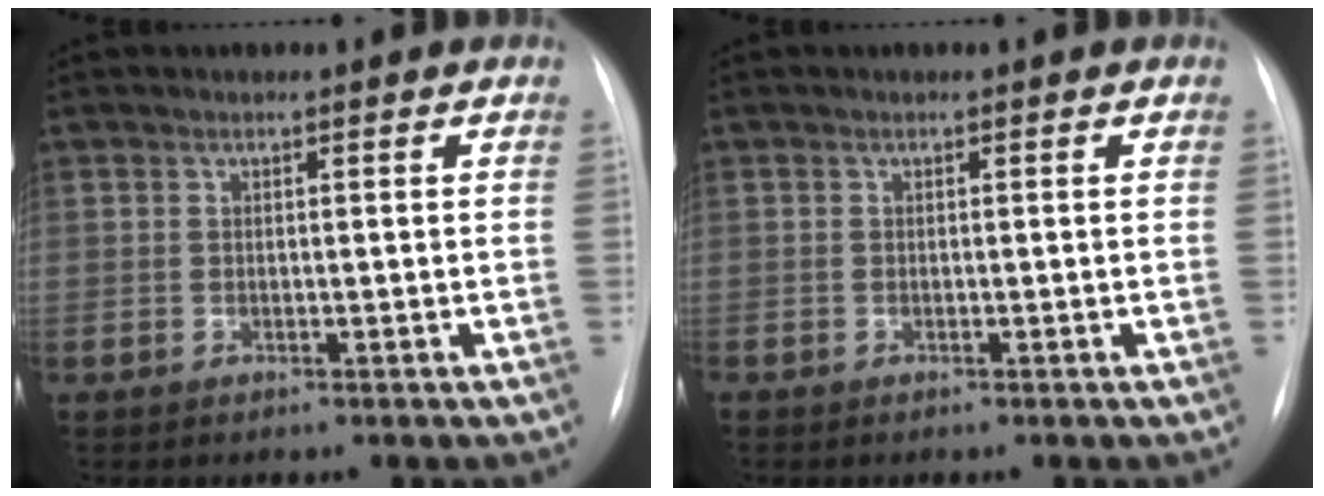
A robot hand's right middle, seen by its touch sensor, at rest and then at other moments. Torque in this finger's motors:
{"motor_torque": [0.80, -1.34, 0.84, 0.21]}